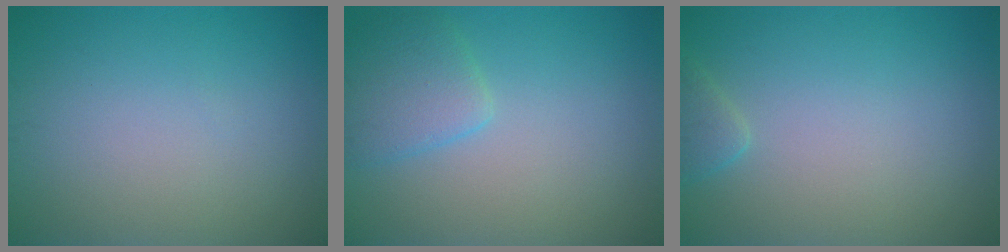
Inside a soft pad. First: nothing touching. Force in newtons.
{"total": 3.0, "press": 3.0, "slide": 0.3}
{"total": 1.3, "press": 1.3, "slide": 0.1}